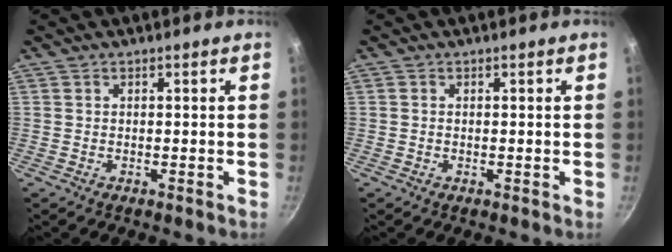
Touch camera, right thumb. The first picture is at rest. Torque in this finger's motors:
{"motor_torque": [-0.29, -0.16, -0.42, 0.24, -0.02]}